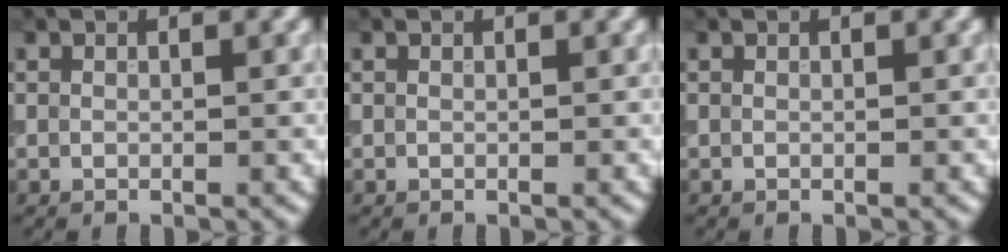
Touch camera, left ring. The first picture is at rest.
{"total": 0.0}
{"total": 0.0}